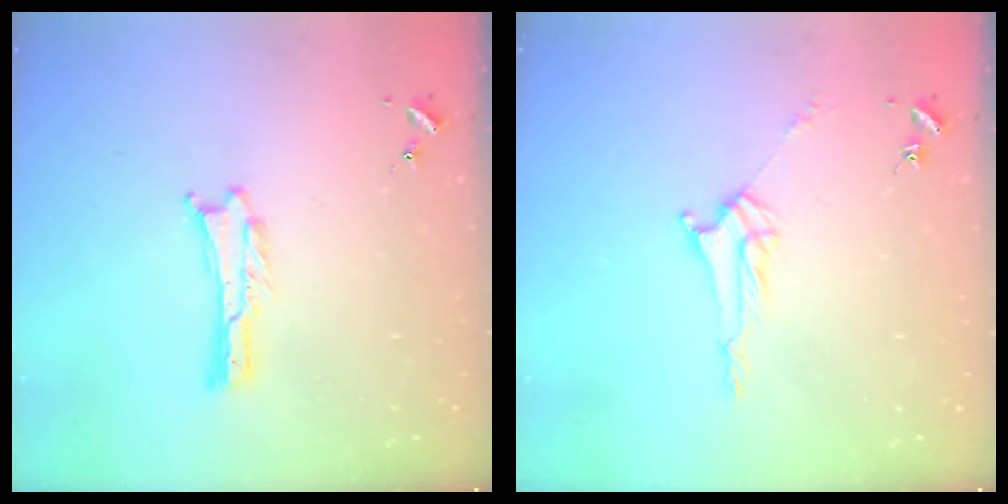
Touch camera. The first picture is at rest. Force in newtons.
{"total": 3.0, "press": 3.0, "slide": 0.3}